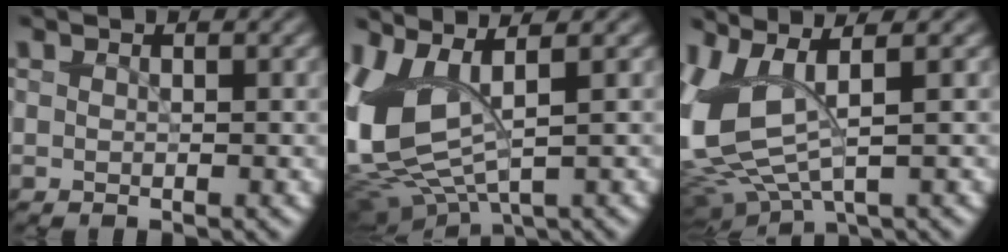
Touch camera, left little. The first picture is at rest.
{"total": 7.9, "force": [1.2, 4.0, 6.7], "torque": [-0.166, -0.008, 0.026]}
{"total": 7.3, "force": [1.3, 3.1, 6.5], "torque": [-0.164, -0.004, 0.029]}